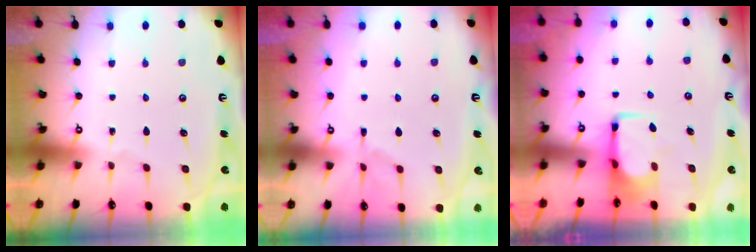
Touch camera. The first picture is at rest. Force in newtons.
{"total": 1.6, "press": 1.2, "slide": 1.2}
{"total": 3.7, "press": 3.6, "slide": 0.7}